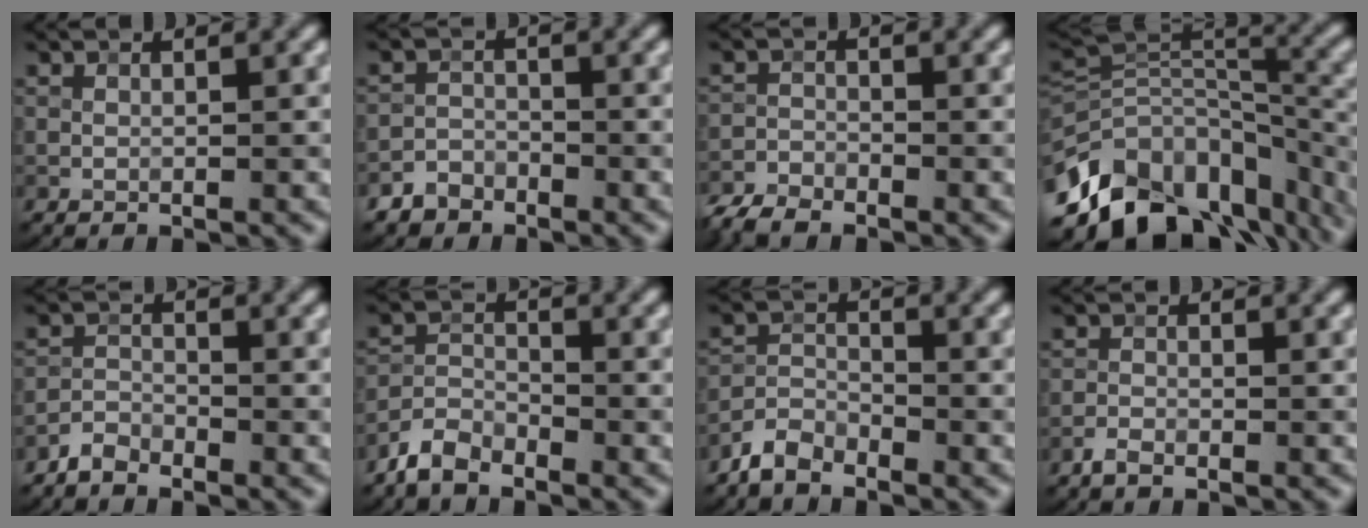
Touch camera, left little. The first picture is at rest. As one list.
[{"total": 1.9, "force": [-1.6, 1.0, -0.2], "torque": [0.015, 0.006, -0.032]}, {"total": 3.0, "force": [-2.8, 0.9, 0.7], "torque": [-0.014, -0.010, -0.066]}, {"total": 13.3, "force": [-7.6, 7.9, 7.5], "torque": [-0.153, 0.003, -0.117]}, {"total": 1.8, "force": [-1.7, 0.5, 0.1], "torque": [0.002, 0.006, -0.039]}, {"total": 3.0, "force": [-2.7, 1.1, 0.8], "torque": [-0.014, 0.003, -0.064]}, {"total": 2.7, "force": [-2.5, 1.0, 0.6], "torque": [-0.009, 0.005, -0.059]}, {"total": 1.2, "force": [-1.1, 0.3, 0.4], "torque": [-0.005, 0.000, -0.024]}]